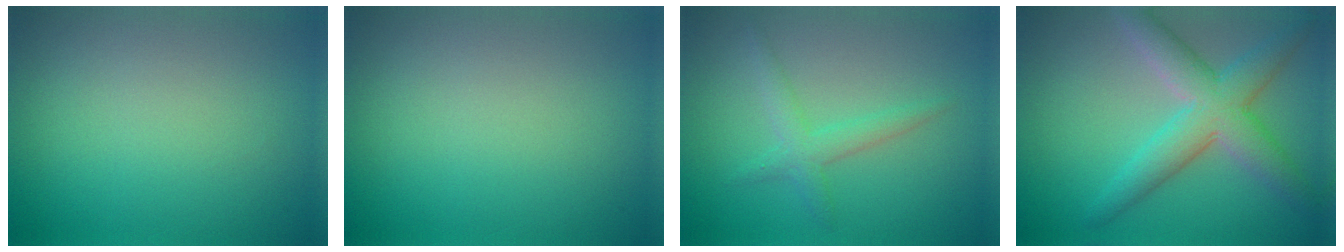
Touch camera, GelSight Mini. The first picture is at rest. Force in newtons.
{"total": 0.0}
{"total": 2.2, "press": 2.2, "slide": 0.2}
{"total": 5.0, "press": 4.9, "slide": 0.3}